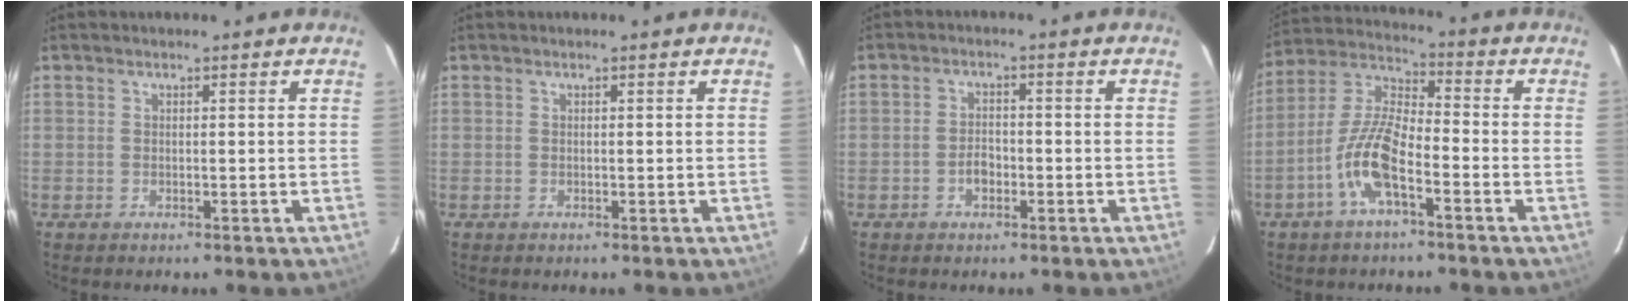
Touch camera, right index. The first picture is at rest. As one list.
[{"total": 0.0}, {"total": 3.0, "force": [-1.3, 2.0, 1.7], "torque": [-0.034, 0.006, -0.024]}, {"total": 10.9, "force": [-5.1, 3.2, 9.0], "torque": [-0.199, 0.005, -0.104]}]